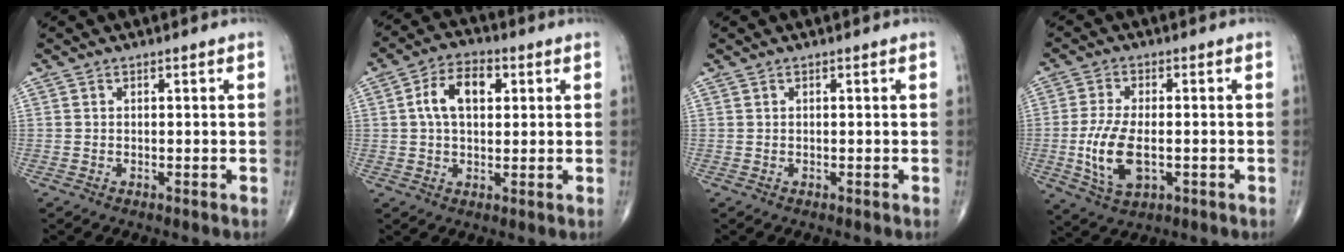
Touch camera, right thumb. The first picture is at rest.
{"total": 8.7, "force": [1.9, 5.2, 6.7], "torque": [-0.111, 0.015, 0.027]}
{"total": 0.0}
{"total": 10.1, "force": [-1.9, 5.1, 8.5], "torque": [-0.174, -0.004, -0.031]}